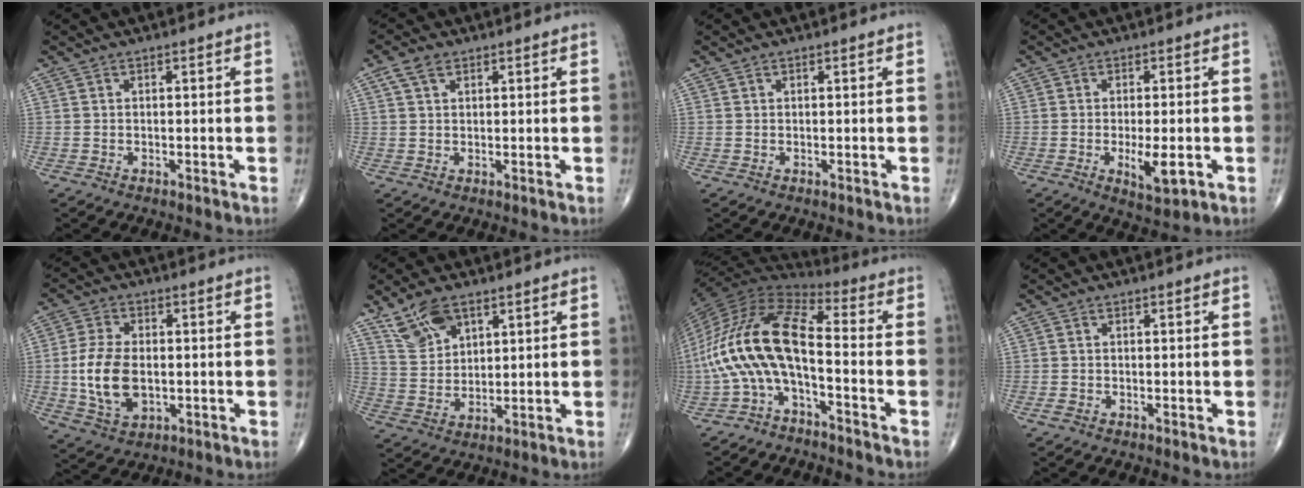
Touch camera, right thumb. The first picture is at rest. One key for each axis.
{"total": 2.7, "fx": 1.7, "fy": 1.5, "fz": 1.6, "tx": -0.033, "ty": 0.003, "tz": 0.037}
{"total": 0.0}
{"total": 6.1, "fx": -1.6, "fy": 2.1, "fz": 5.5, "tx": -0.087, "ty": -0.012, "tz": -0.022}
{"total": 11.3, "fx": -0.9, "fy": 6.9, "fz": 8.9, "tx": -0.171, "ty": -0.002, "tz": -0.012}
{"total": 8.3, "fx": 5.3, "fy": 4.3, "fz": 4.7, "tx": -0.076, "ty": -0.019, "tz": 0.111}
{"total": 16.2, "fx": -4.1, "fy": 6.3, "fz": 14.4, "tx": -0.293, "ty": 0.076, "tz": -0.089}
{"total": 1.1, "fx": -0.6, "fy": 0.6, "fz": 0.7, "tx": -0.018, "ty": 0.001, "tz": -0.012}